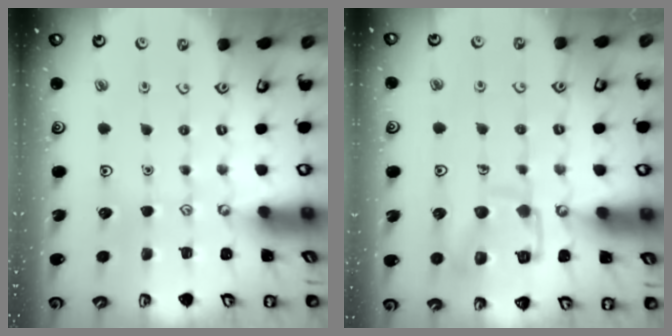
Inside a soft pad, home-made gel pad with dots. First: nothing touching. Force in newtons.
{"total": 13.8, "press": 13.8, "slide": 1.4}